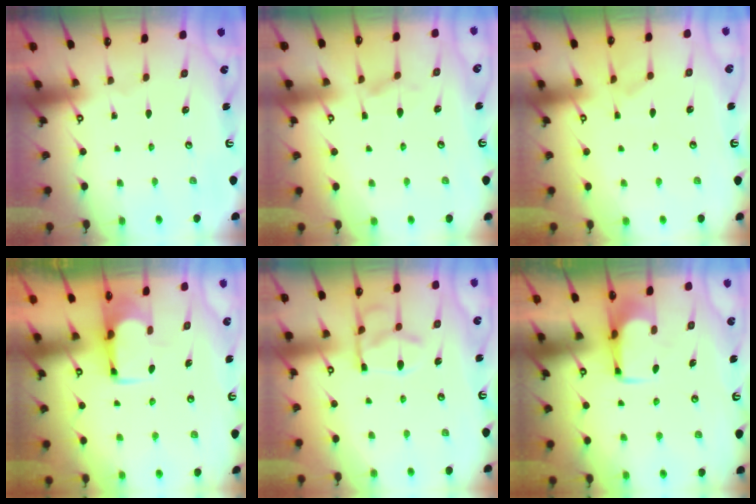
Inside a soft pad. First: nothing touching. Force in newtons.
{"total": 1.6, "press": 1.3, "slide": 0.9}
{"total": 1.3, "press": 0.5, "slide": 1.2}
{"total": 1.6, "press": 1.5, "slide": 0.6}
{"total": 12.7, "press": 12.7, "slide": 1.2}
{"total": 2.0, "press": 2.0, "slide": 0.2}